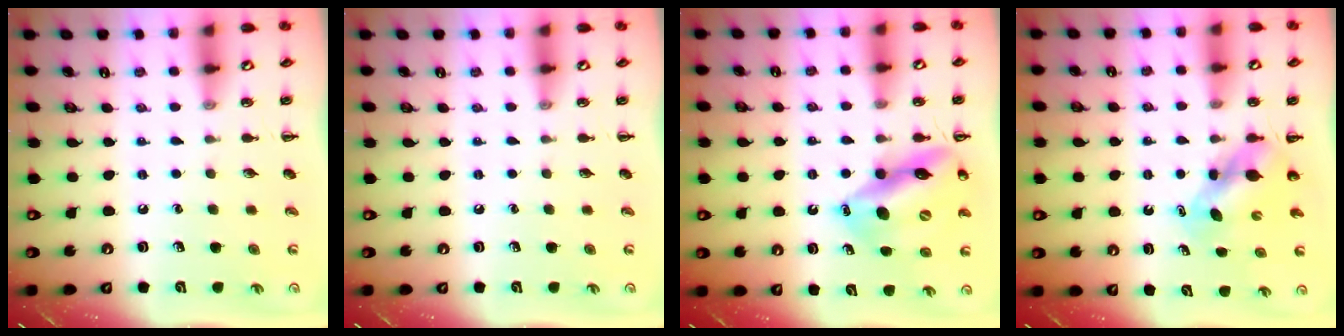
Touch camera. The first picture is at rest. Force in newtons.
{"total": 0.0}
{"total": 15.8, "press": 15.0, "slide": 4.9}
{"total": 5.7, "press": 5.6, "slide": 0.7}